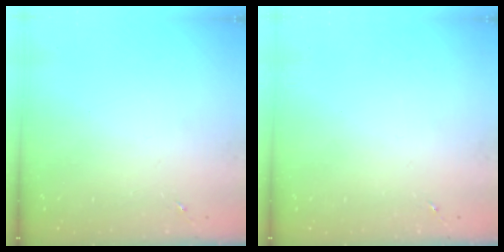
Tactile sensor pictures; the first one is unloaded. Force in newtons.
{"total": 0.0}